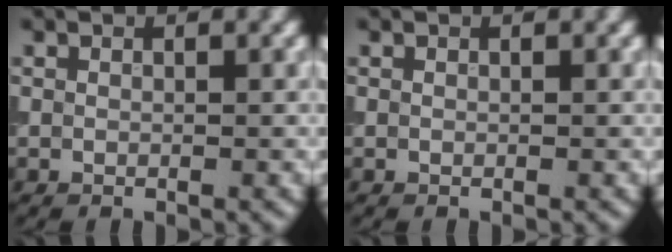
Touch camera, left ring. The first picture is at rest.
{"total": 0.0}